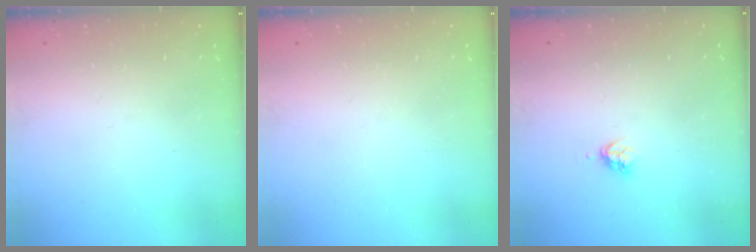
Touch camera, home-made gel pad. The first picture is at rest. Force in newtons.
{"total": 0.0}
{"total": 3.2, "press": 3.1, "slide": 0.5}